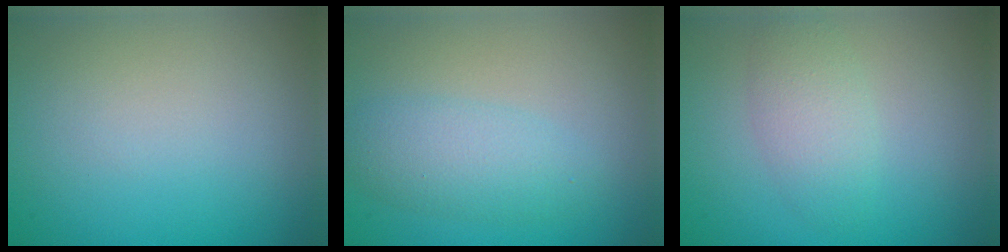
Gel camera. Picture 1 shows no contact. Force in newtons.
{"total": 3.3, "press": 3.3, "slide": 0.1}
{"total": 2.7, "press": 2.7, "slide": 0.1}